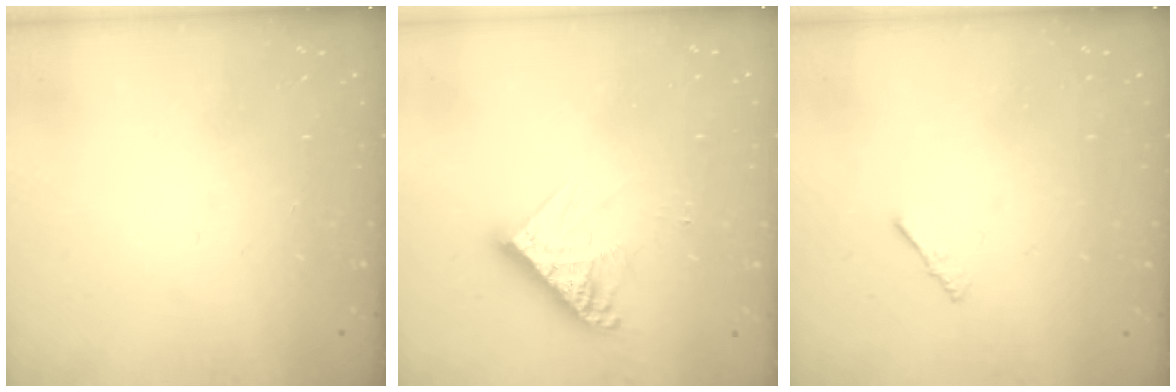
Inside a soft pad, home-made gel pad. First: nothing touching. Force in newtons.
{"total": 10.7, "press": 10.6, "slide": 1.0}
{"total": 0.7, "press": 0.6, "slide": 0.3}